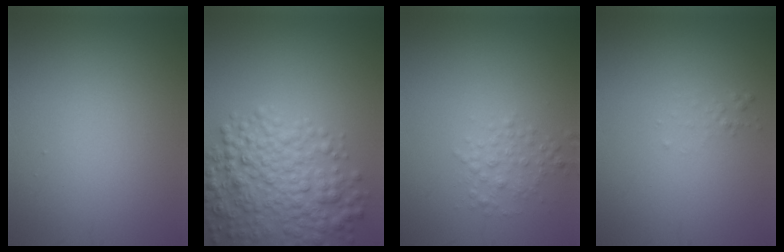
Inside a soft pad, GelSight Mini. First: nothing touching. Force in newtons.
{"total": 6.7, "press": 6.7, "slide": 0.2}
{"total": 1.9, "press": 1.9, "slide": 0.0}
{"total": 0.6, "press": 0.6, "slide": 0.1}